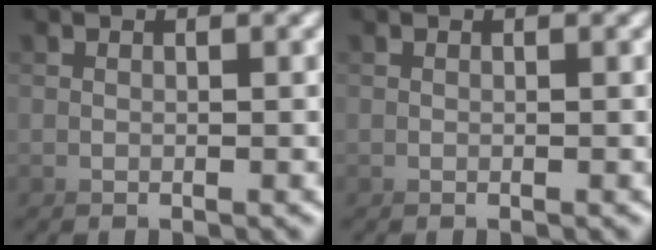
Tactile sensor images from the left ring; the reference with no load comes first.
{"total": 0.0}